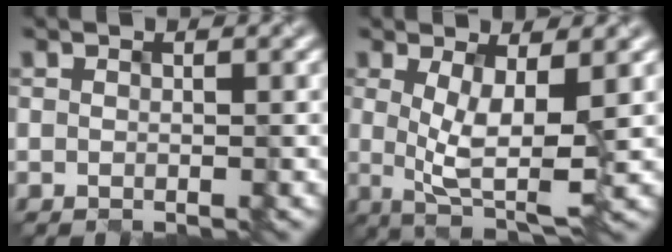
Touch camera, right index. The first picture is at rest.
{"total": 5.4, "force": [0.0, 1.7, 5.1], "torque": [-0.097, -0.013, 0.008]}